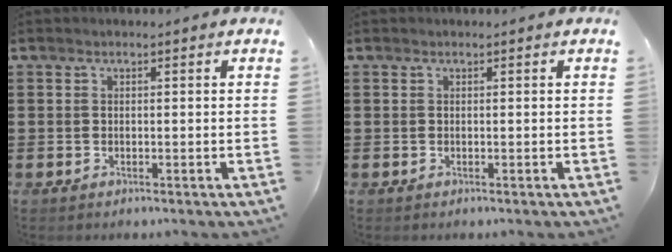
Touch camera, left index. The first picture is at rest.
{"total": 0.0}